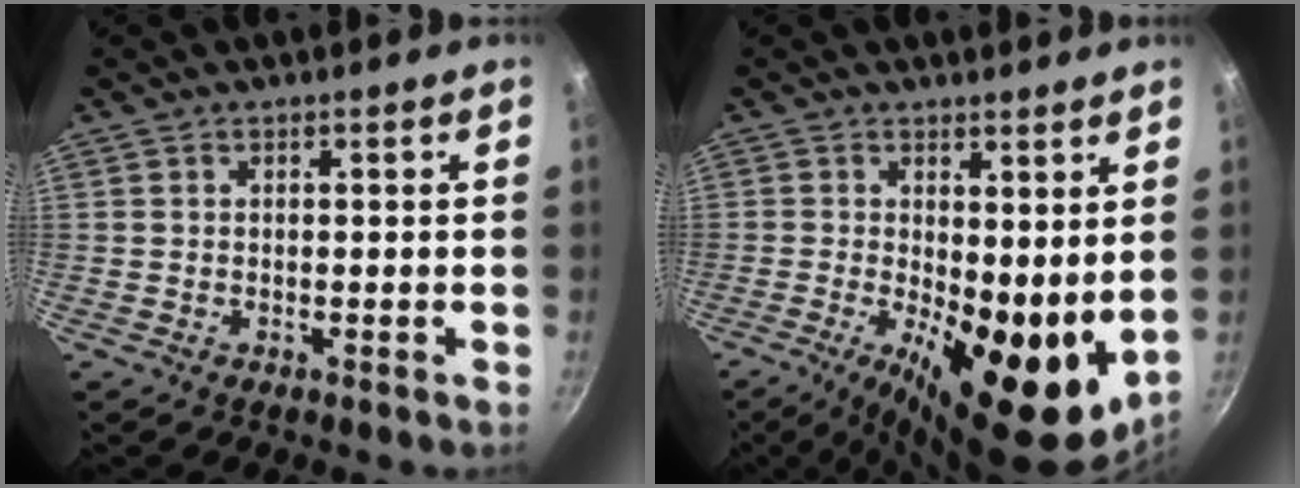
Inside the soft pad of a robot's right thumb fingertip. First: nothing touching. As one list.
[{"total": 15.4, "force": [-0.1, 6.5, 13.9], "torque": [-0.185, -0.029, 0.006]}]